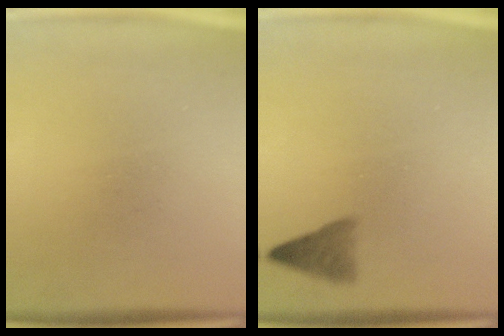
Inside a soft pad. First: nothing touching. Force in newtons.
{"total": 2.6}